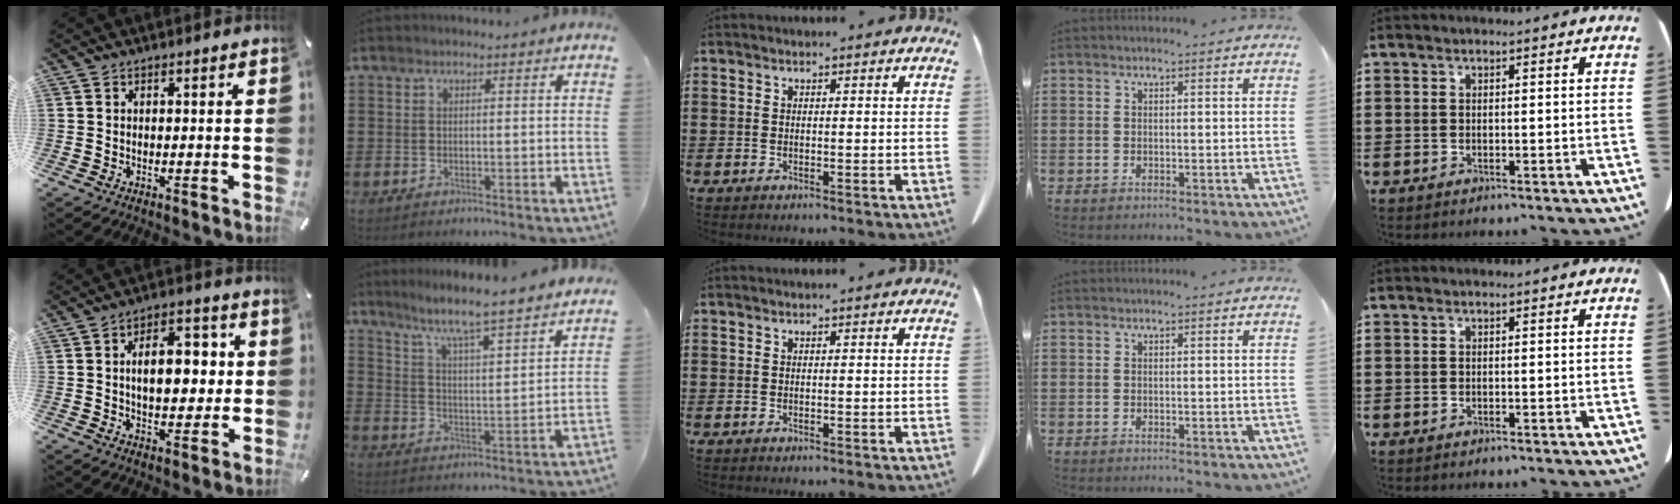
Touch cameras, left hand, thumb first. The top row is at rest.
{"thumb": {"total": 11.5, "force": [1.4, 7.1, 9.0], "torque": [-0.119, 0.000, 0.019]}, "index": {"total": 5.6, "force": [5.1, -1.0, 2.2], "torque": [-0.067, -0.047, 0.077]}}